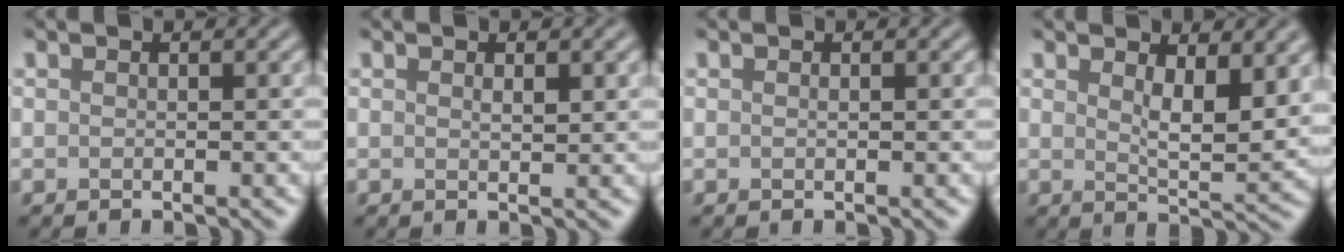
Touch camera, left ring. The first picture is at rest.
{"total": 0.9, "force": [0.4, 0.4, 0.7], "torque": [-0.014, -0.003, 0.008]}
{"total": 0.0}
{"total": 4.7, "force": [1.9, 1.6, 4.0], "torque": [-0.070, -0.011, 0.037]}